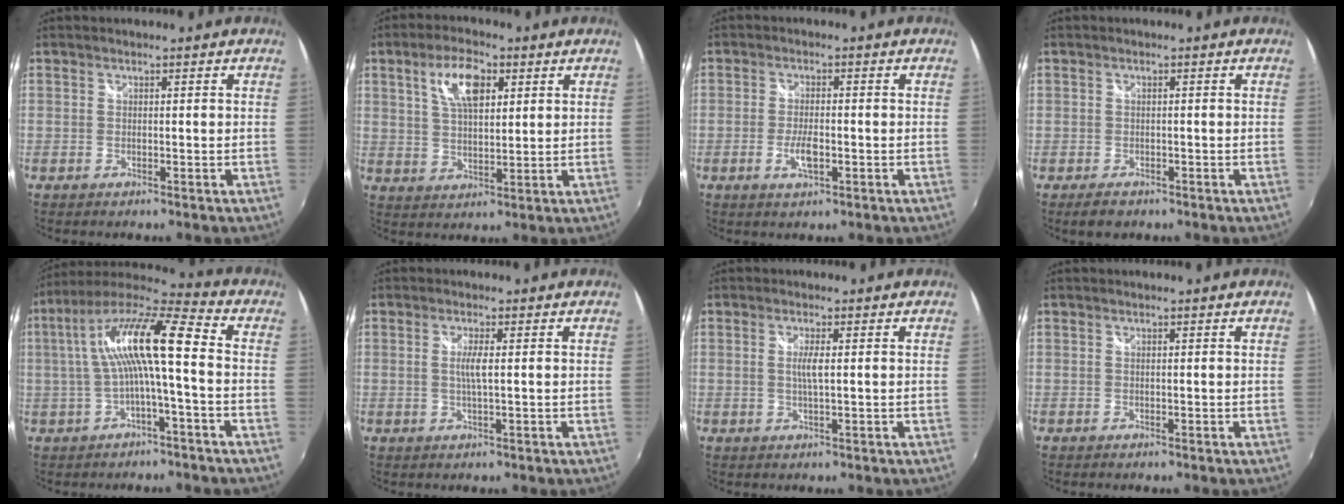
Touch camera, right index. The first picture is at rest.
{"total": 8.8, "force": [3.7, 3.9, 7.0], "torque": [-0.132, 0.015, 0.067]}
{"total": 2.3, "force": [-0.8, 1.0, 1.9], "torque": [-0.037, -0.004, -0.012]}
{"total": 2.6, "force": [-1.6, 1.9, 1.0], "torque": [-0.020, -0.004, -0.024]}
{"total": 14.2, "force": [-0.1, 2.1, 14.0], "torque": [-0.266, 0.023, -0.002]}
{"total": 2.8, "force": [0.2, 0.0, 2.7], "torque": [-0.052, -0.003, 0.002]}
{"total": 2.6, "force": [0.3, 0.1, 2.6], "torque": [-0.049, -0.003, 0.003]}
{"total": 0.0}